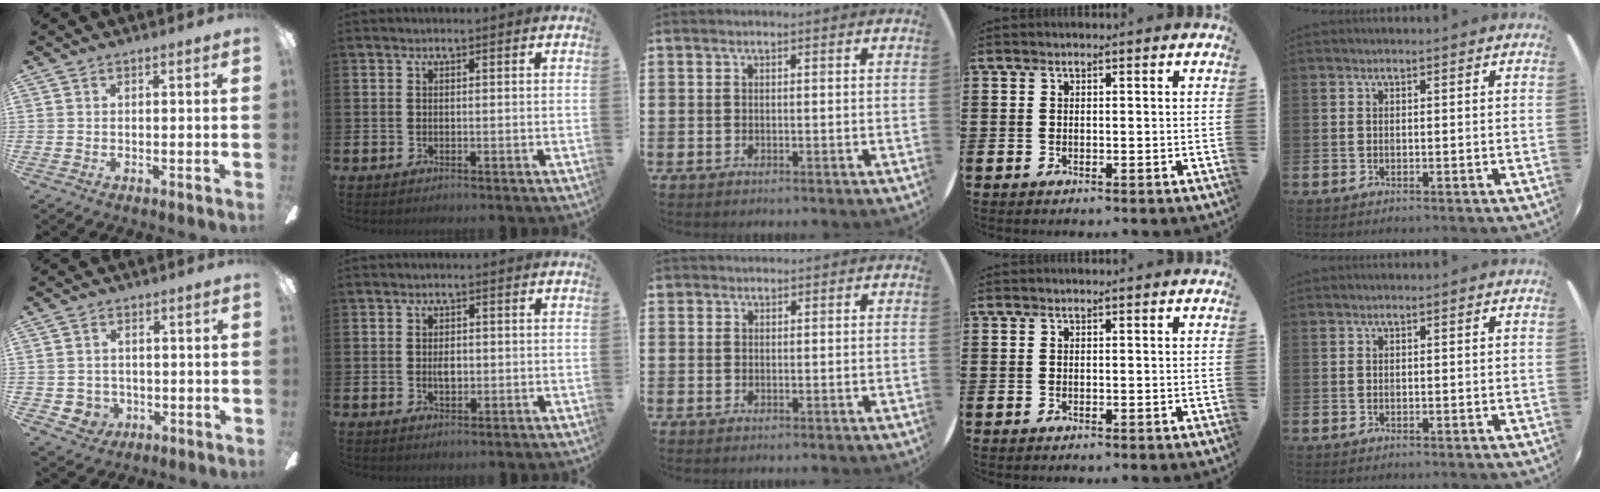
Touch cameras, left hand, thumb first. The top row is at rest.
{"thumb": {"total": 4.1, "force": [-0.1, 4.0, 0.9], "torque": [-0.025, 0.002, -0.003]}, "index": {"total": 1.9, "force": [-0.1, 1.1, 1.5], "torque": [-0.017, 0.000, -0.006]}, "middle": {"total": 0.7, "force": [0.6, 0.3, -0.1], "torque": [0.002, 0.004, 0.011]}}